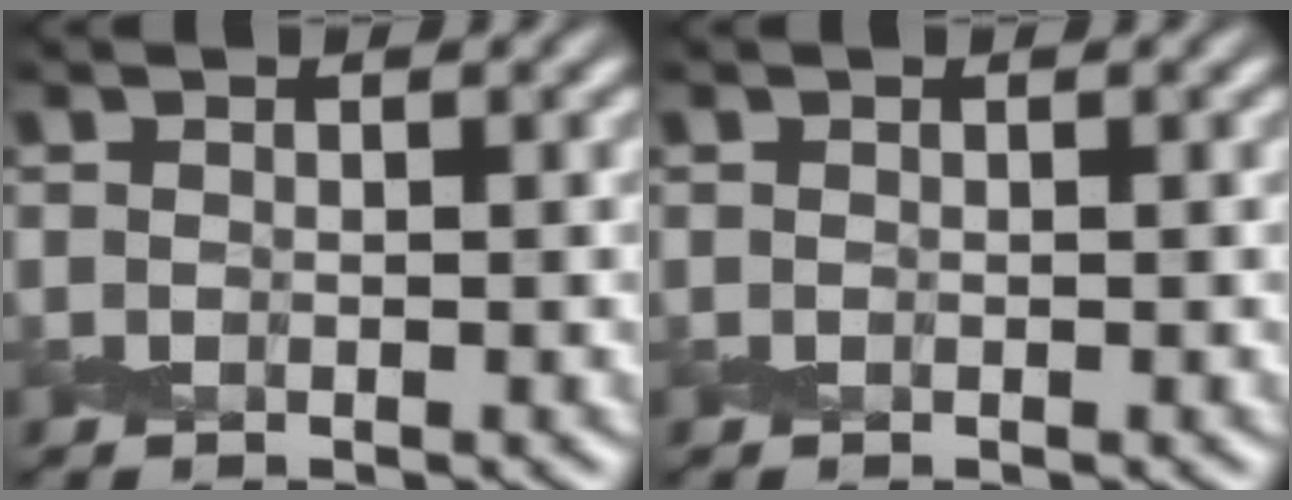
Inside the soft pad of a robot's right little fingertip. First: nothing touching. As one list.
[{"total": 0.0}]